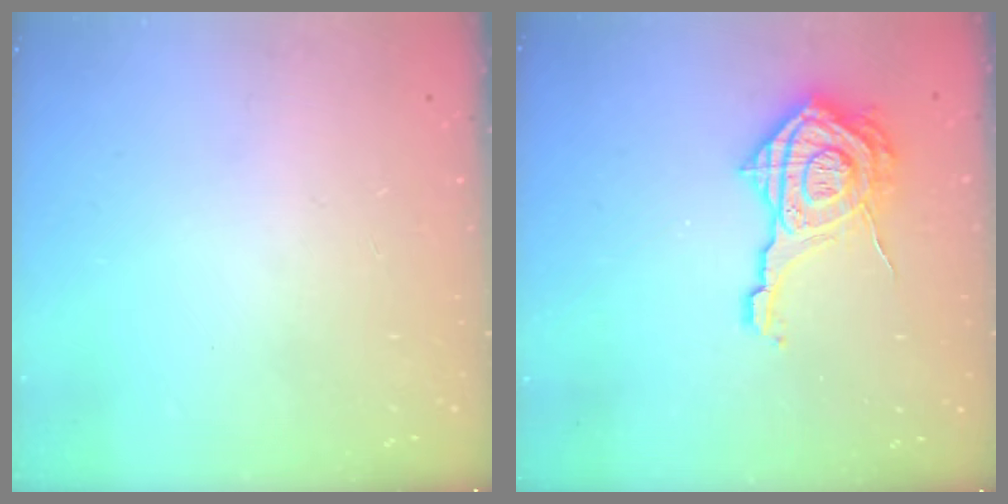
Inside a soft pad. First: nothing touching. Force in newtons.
{"total": 15.9, "press": 15.9, "slide": 1.1}